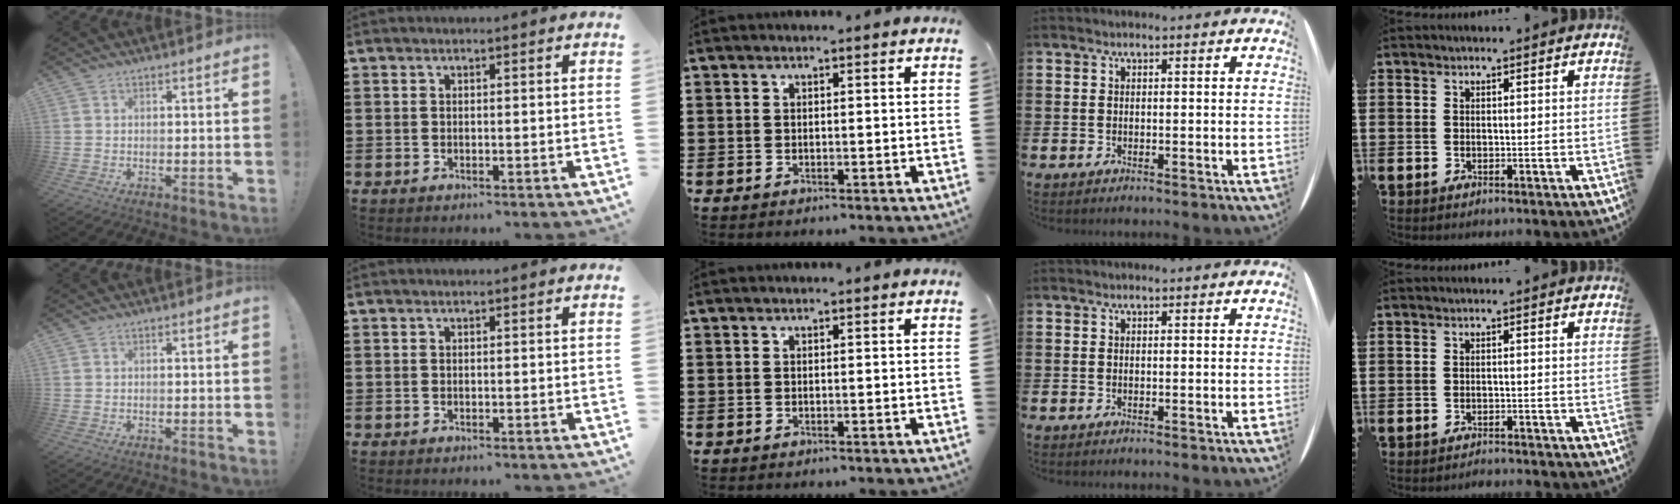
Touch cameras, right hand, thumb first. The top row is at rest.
{"little": {"total": 1.0, "force": [-1.0, -0.1, 0.0], "torque": [-0.002, 0.001, -0.021]}}